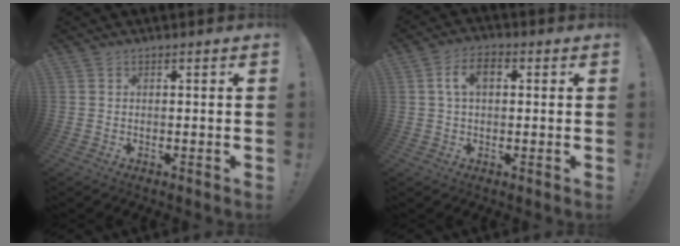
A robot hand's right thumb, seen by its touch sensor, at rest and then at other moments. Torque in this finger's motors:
{"motor_torque": [0.55, 1.44, 0.61, -0.40, 0.00]}